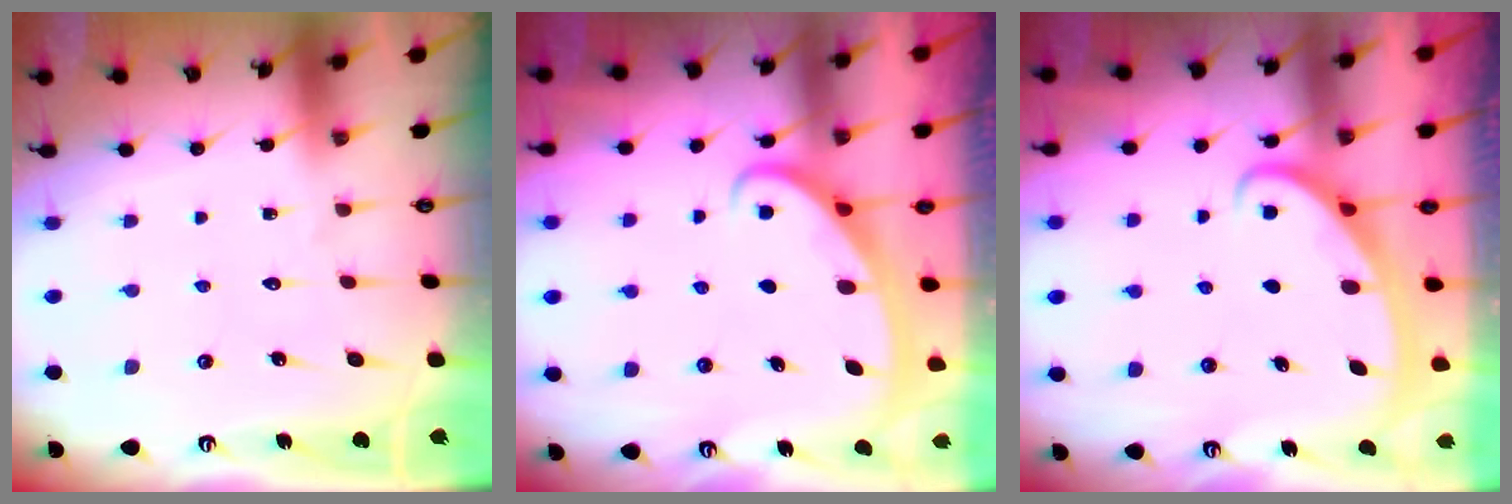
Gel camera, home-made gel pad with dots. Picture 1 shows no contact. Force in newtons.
{"total": 2.6, "press": 2.6, "slide": 0.4}
{"total": 2.6, "press": 2.6, "slide": 0.4}